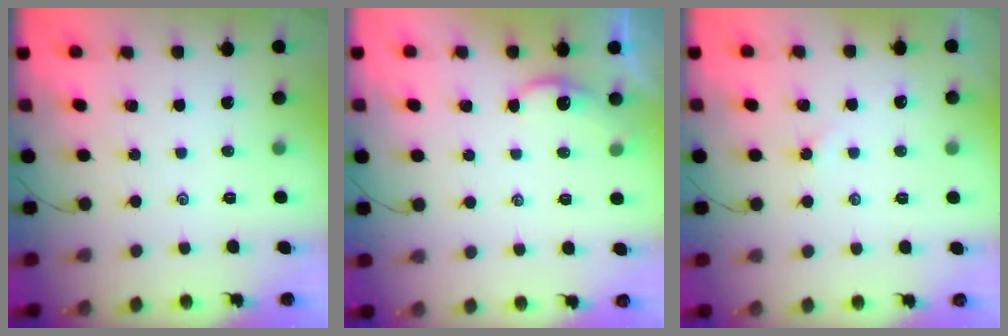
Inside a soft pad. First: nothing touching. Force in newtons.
{"total": 2.2, "press": 2.2, "slide": 0.2}
{"total": 1.9, "press": 1.9, "slide": 0.3}